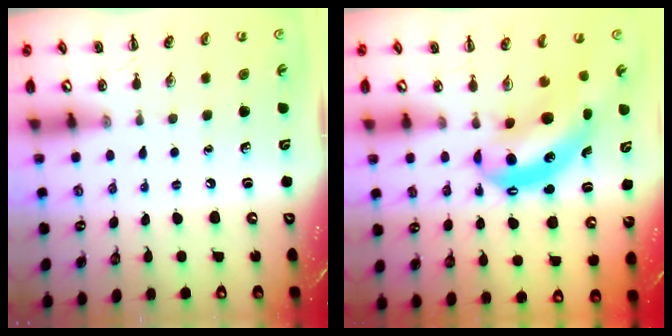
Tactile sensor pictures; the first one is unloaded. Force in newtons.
{"total": 6.6, "press": 6.5, "slide": 1.4}